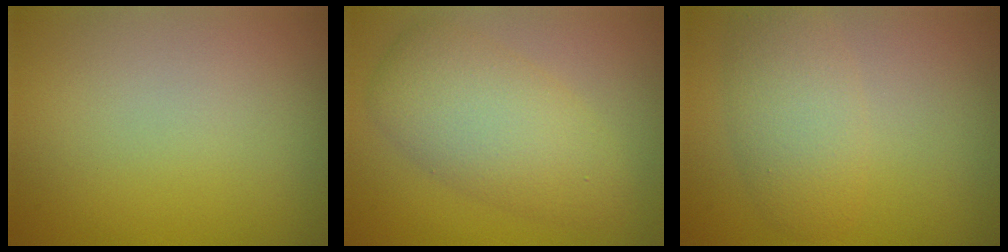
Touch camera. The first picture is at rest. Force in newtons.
{"total": 6.2, "press": 6.2, "slide": 0.2}
{"total": 4.0, "press": 4.0, "slide": 0.1}